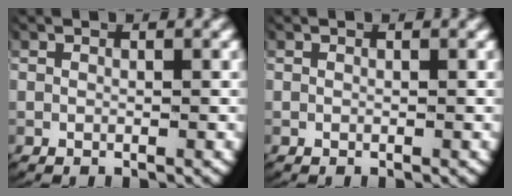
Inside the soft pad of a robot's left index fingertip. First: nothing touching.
{"total": 0.0}